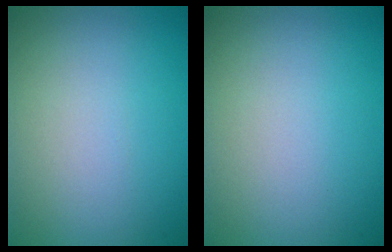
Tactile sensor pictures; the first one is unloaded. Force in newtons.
{"total": 0.0}